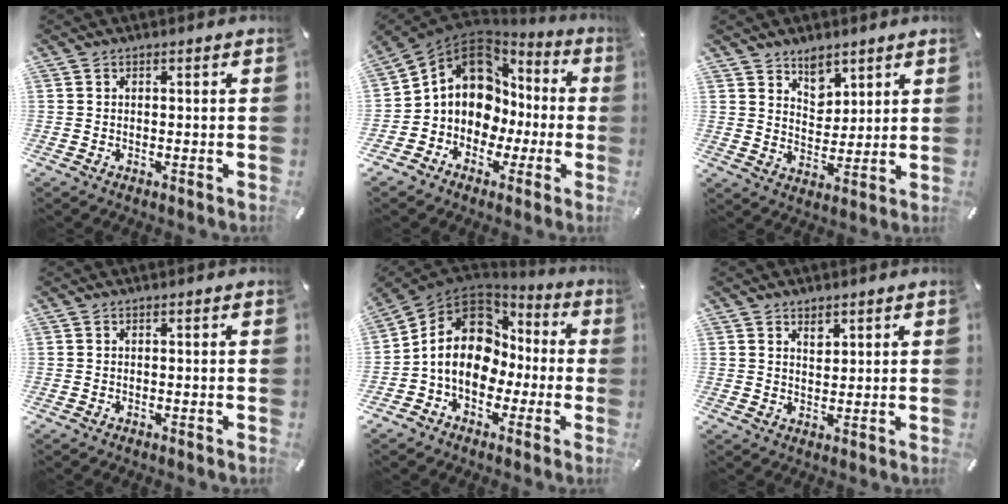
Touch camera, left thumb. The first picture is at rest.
{"total": 13.1, "force": [1.2, 11.6, 6.1], "torque": [-0.117, -0.013, 0.027]}
{"total": 6.5, "force": [4.7, 4.3, 1.0], "torque": [-0.011, -0.031, 0.085]}
{"total": 0.0}
{"total": 14.7, "force": [-0.3, 11.9, 8.5], "torque": [-0.168, 0.012, -0.005]}
{"total": 2.7, "force": [1.8, 1.8, 1.0], "torque": [0.003, -0.010, 0.028]}